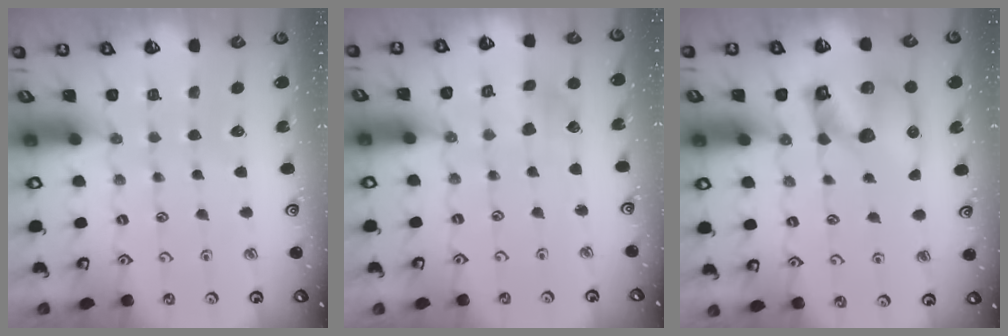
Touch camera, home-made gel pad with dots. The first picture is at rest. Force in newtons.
{"total": 3.0, "press": 3.0, "slide": 0.2}
{"total": 15.2, "press": 15.1, "slide": 2.1}